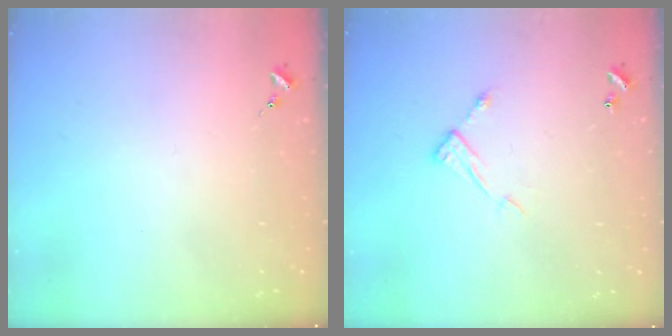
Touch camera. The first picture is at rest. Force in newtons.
{"total": 7.6, "press": 7.6, "slide": 0.1}